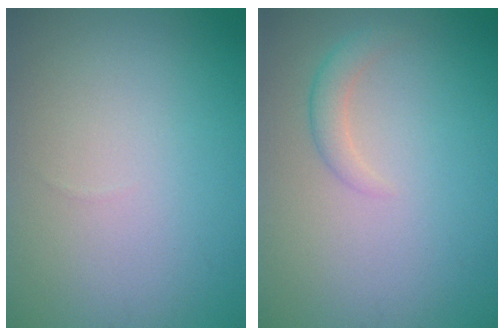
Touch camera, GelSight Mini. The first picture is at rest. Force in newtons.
{"total": 1.5, "press": 1.5, "slide": 0.1}